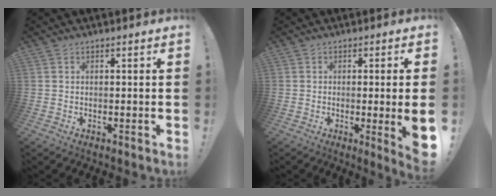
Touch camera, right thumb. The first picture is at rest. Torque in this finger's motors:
{"motor_torque": [0.03, 0.09, 0.42, 0.42, 0.06]}